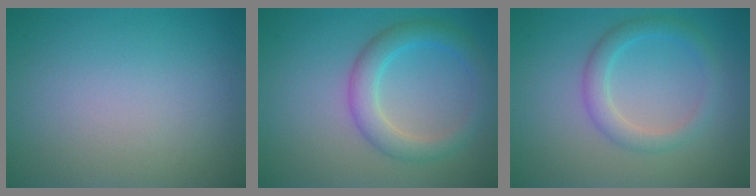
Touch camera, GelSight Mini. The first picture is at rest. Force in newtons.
{"total": 3.6, "press": 3.6, "slide": 0.0}
{"total": 2.6, "press": 2.6, "slide": 0.1}